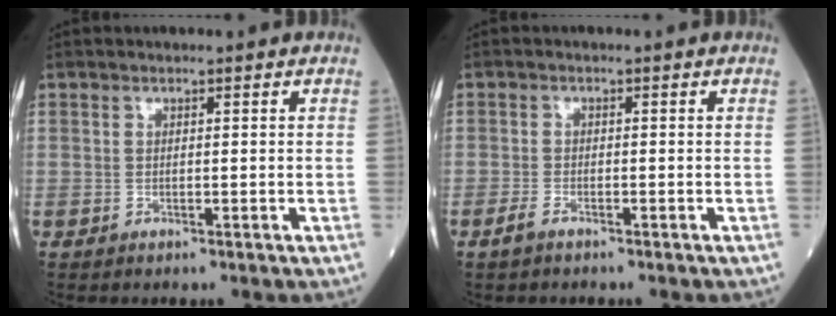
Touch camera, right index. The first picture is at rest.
{"total": 1.7, "force": [-1.2, 0.5, 1.0], "torque": [-0.029, -0.002, -0.025]}